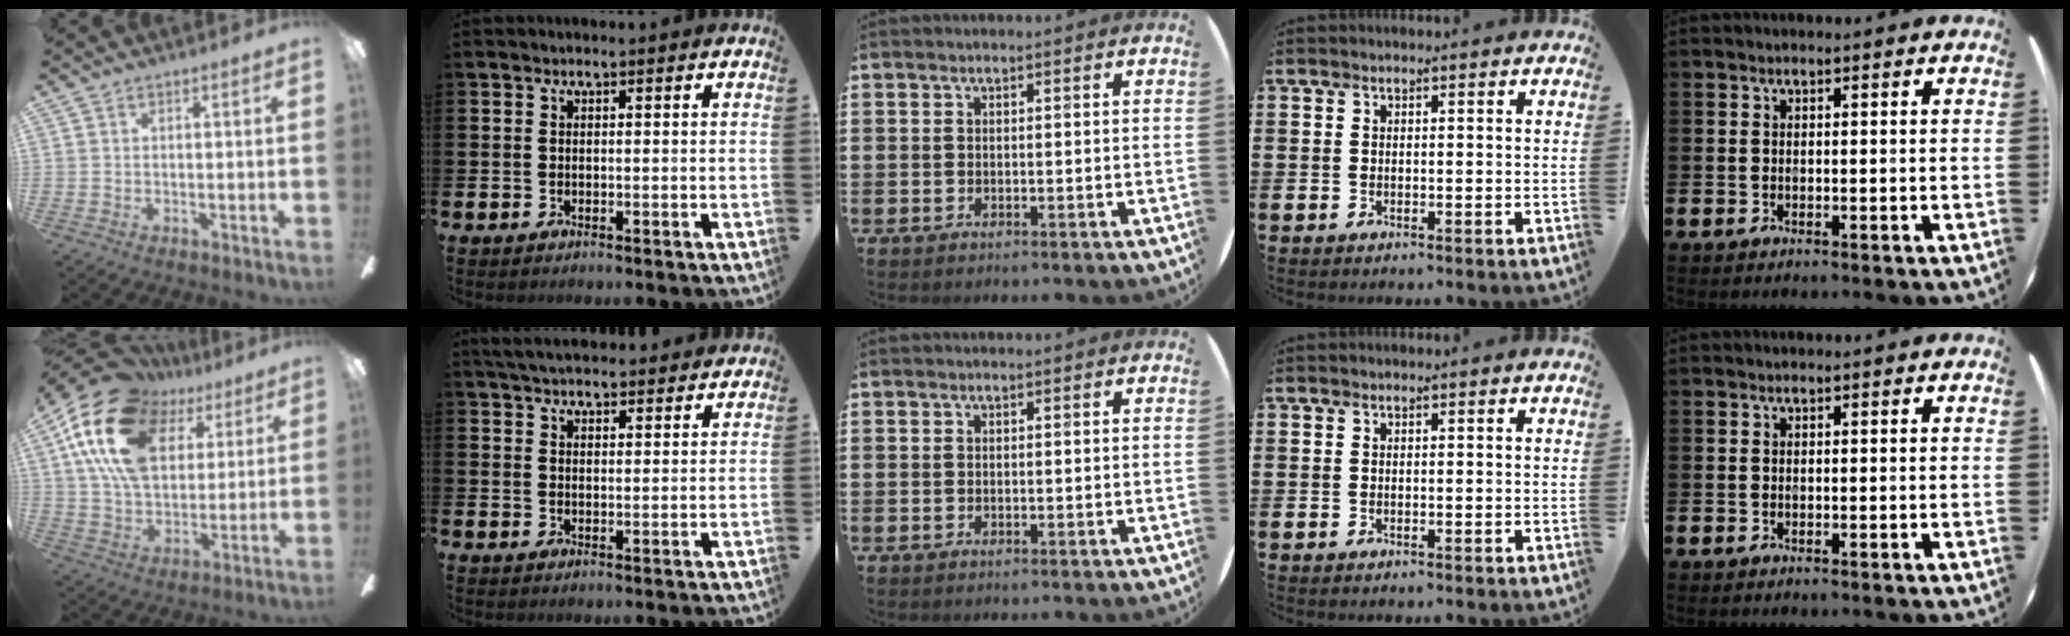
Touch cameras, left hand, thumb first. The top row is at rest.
{"thumb": {"total": 22.9, "force": [10.3, 14.5, 14.5], "torque": [-0.288, -0.029, 0.180]}, "index": {"total": 4.5, "force": [4.4, 0.7, 0.6], "torque": [-0.019, -0.021, 0.081]}}